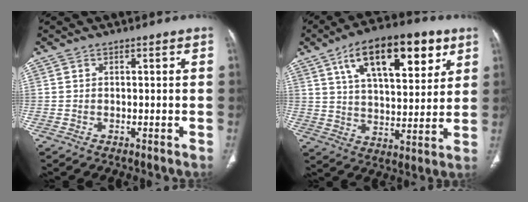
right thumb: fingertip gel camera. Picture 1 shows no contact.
{"total": 20.2, "force": [9.6, 9.0, 15.3], "torque": [-0.206, -0.024, 0.157]}